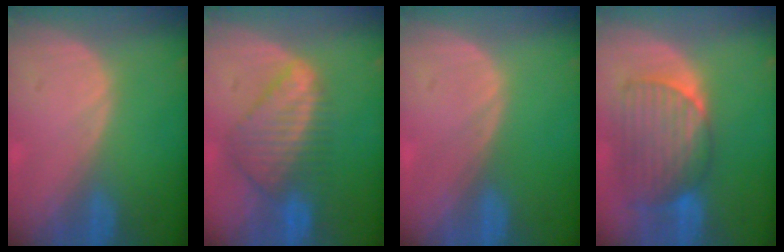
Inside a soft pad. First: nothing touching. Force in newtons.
{"total": 8.5, "press": 7.4, "slide": 4.2}
{"total": 0.0}
{"total": 8.9, "press": 8.3, "slide": 3.1}